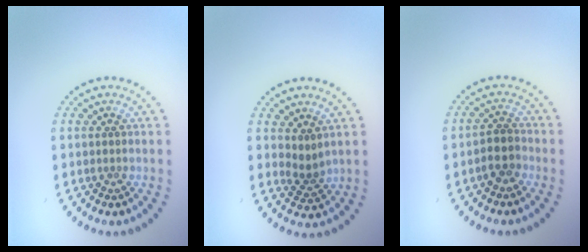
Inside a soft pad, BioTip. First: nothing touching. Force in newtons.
{"total": 1.8, "press": 1.3, "slide": 1.3}
{"total": 2.1, "press": 1.8, "slide": 1.1}